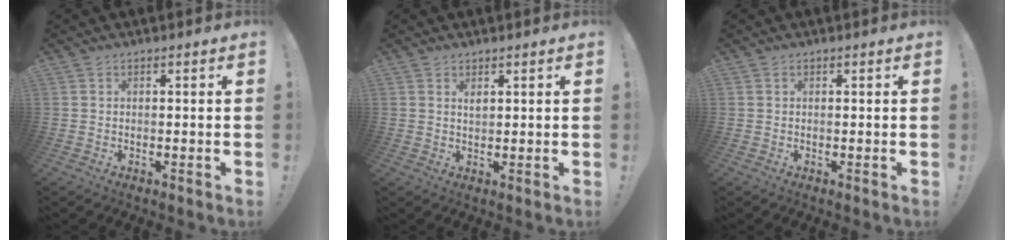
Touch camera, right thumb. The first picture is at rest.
{"total": 1.4, "force": [0.9, 0.5, 0.9], "torque": [-0.010, -0.005, 0.015]}
{"total": 0.0}